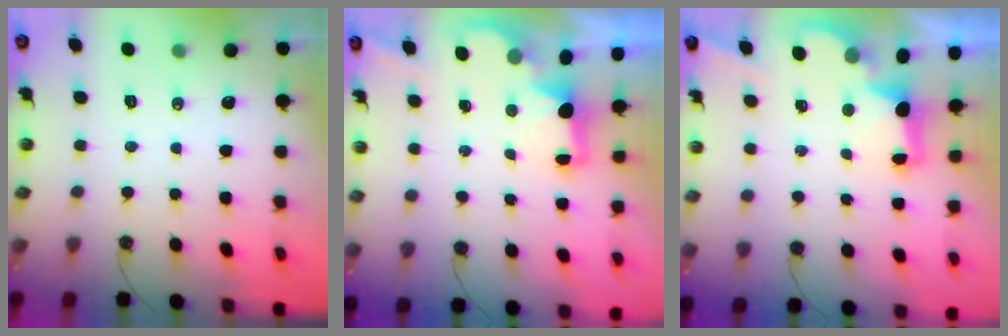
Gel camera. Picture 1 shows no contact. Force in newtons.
{"total": 2.1, "press": 2.0, "slide": 0.7}
{"total": 2.9, "press": 2.8, "slide": 0.9}